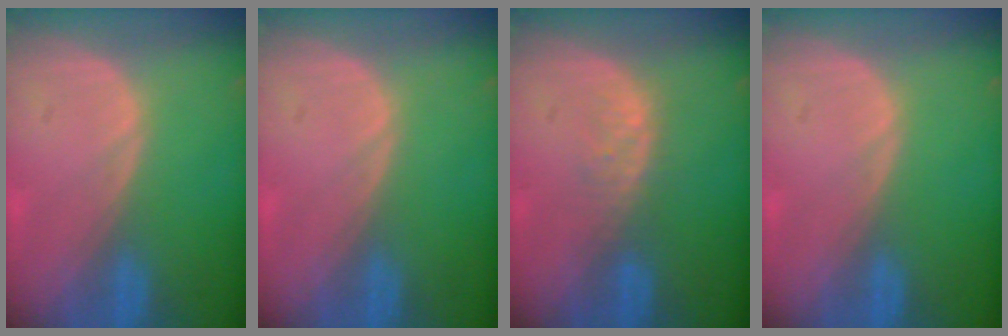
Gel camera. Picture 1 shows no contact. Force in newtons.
{"total": 0.0}
{"total": 2.8, "press": 2.8, "slide": 0.3}
{"total": 0.0}